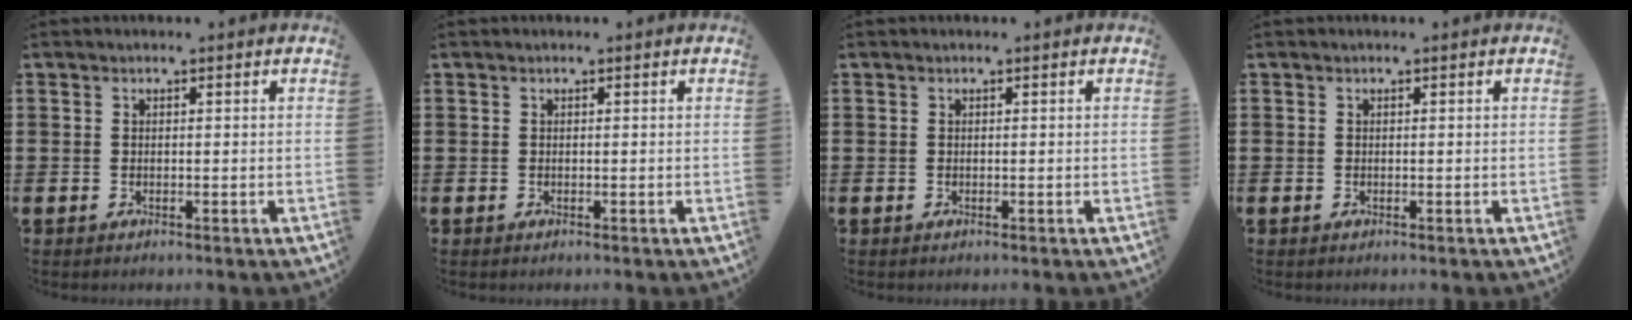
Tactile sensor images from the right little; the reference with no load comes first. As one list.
[{"total": 0.0}, {"total": 0.0}, {"total": 0.0}]